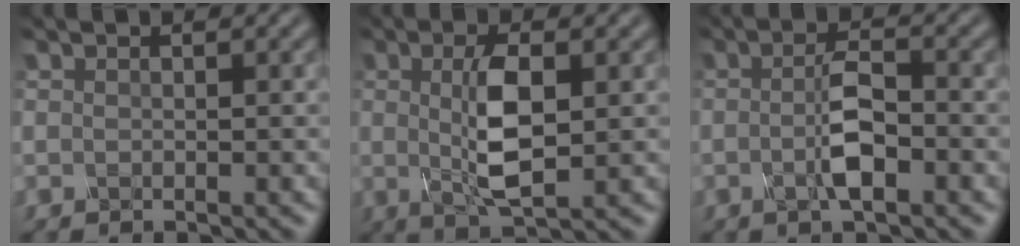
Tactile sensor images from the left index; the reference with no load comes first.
{"total": 4.7, "force": [0.4, 1.4, 4.5], "torque": [-0.095, 0.002, 0.009]}
{"total": 2.9, "force": [-0.8, 0.5, 2.7], "torque": [-0.055, 0.009, -0.021]}